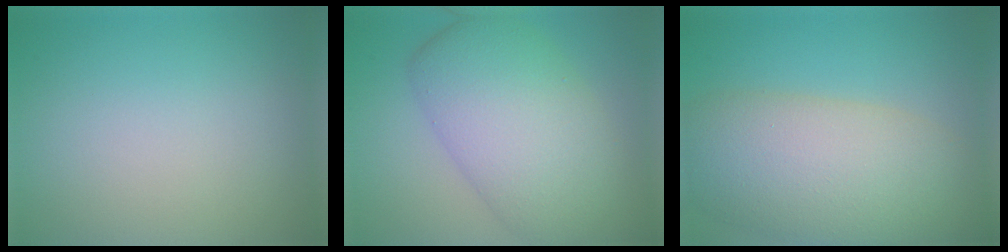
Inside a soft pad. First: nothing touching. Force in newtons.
{"total": 10.5, "press": 10.4, "slide": 0.7}
{"total": 10.7, "press": 10.7, "slide": 0.7}